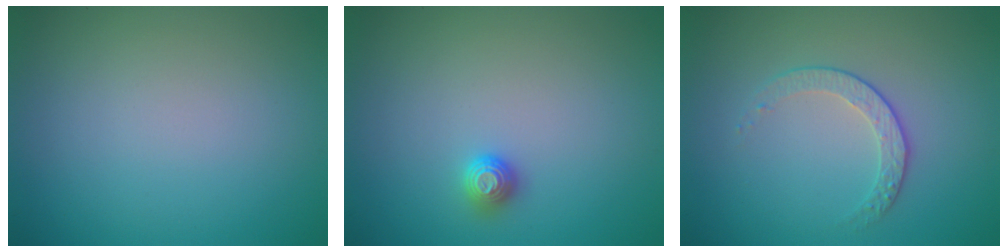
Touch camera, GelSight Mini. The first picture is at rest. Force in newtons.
{"total": 1.1, "press": 1.1, "slide": 0.4}
{"total": 1.8, "press": 1.3, "slide": 1.3}